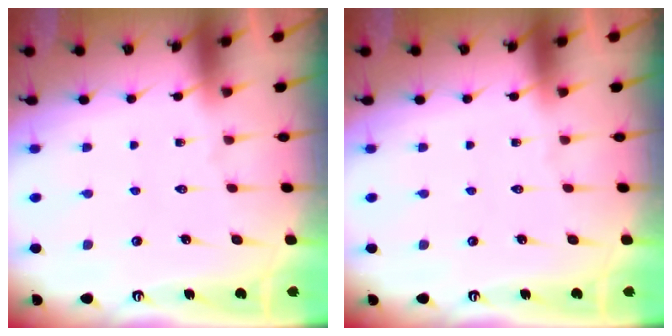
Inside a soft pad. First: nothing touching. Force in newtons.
{"total": 0.0}